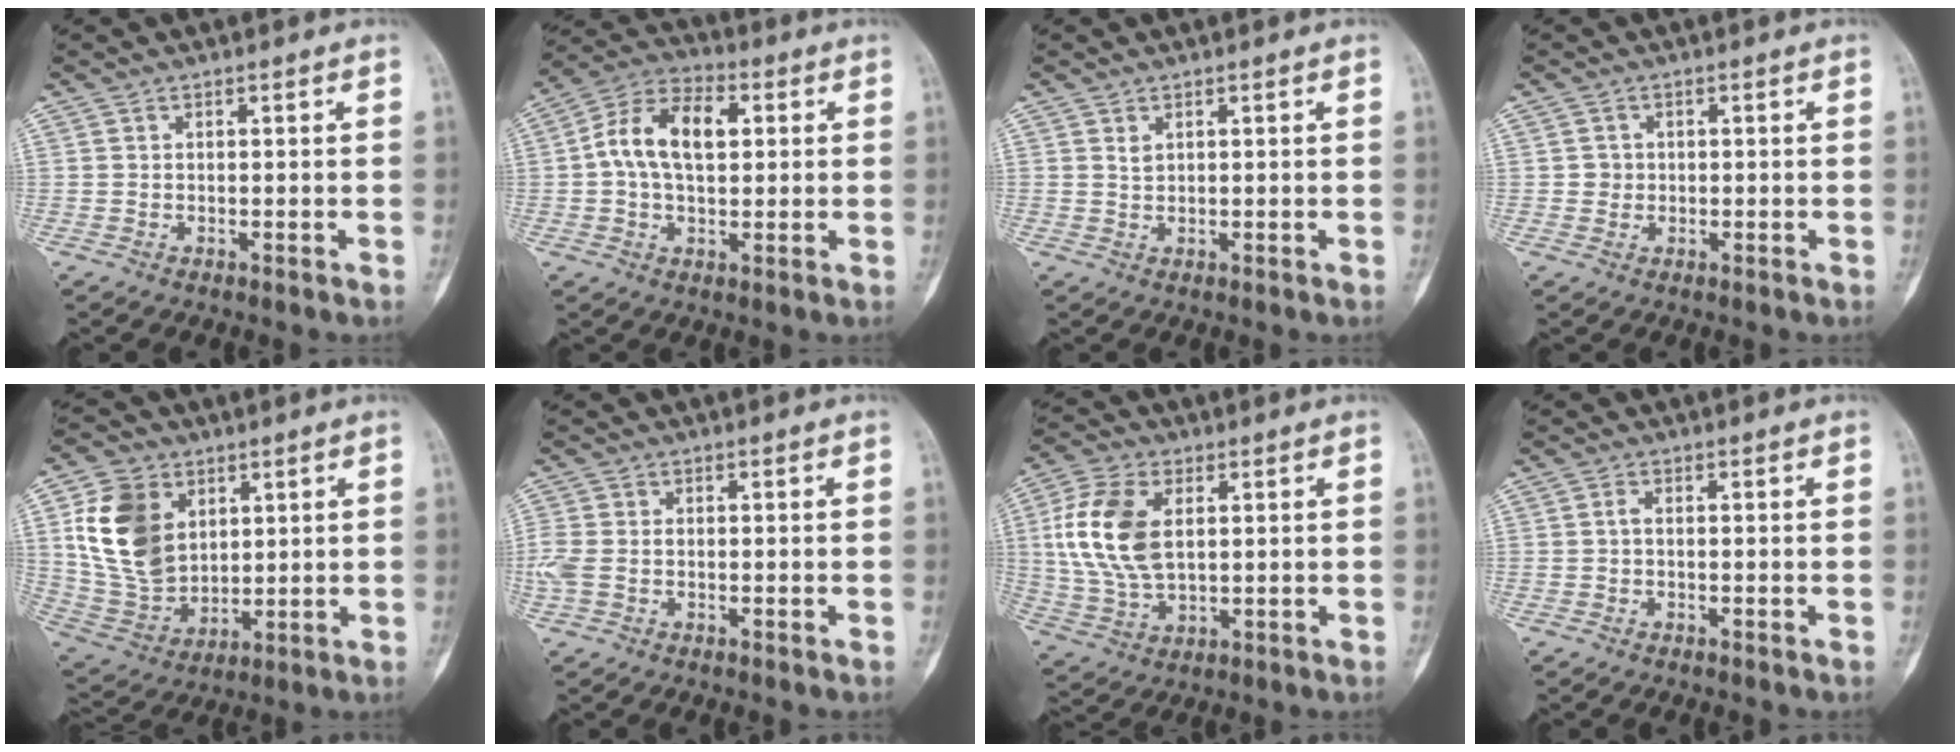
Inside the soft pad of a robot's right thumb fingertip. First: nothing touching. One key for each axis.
{"total": 12.5, "fx": 1.7, "fy": 7.5, "fz": 9.8, "tx": -0.170, "ty": 0.026, "tz": 0.022}
{"total": 0.9, "fx": 0.6, "fy": 0.5, "fz": 0.5, "tx": -0.002, "ty": -0.002, "tz": 0.015}
{"total": 1.6, "fx": 0.0, "fy": 1.6, "fz": 0.3, "tx": 0.004, "ty": 0.005, "tz": -0.001}
{"total": 15.9, "fx": 4.6, "fy": 11.7, "fz": 9.7, "tx": -0.156, "ty": -0.015, "tz": 0.103}
{"total": 4.6, "fx": -0.9, "fy": 3.1, "fz": 3.3, "tx": -0.098, "ty": 0.007, "tz": -0.019}
{"total": 13.7, "fx": 2.5, "fy": 8.2, "fz": 10.7, "tx": -0.218, "ty": 0.000, "tz": 0.051}
{"total": 0.9, "fx": -0.2, "fy": 0.4, "fz": 0.8, "tx": -0.012, "ty": 0.003, "tz": -0.006}